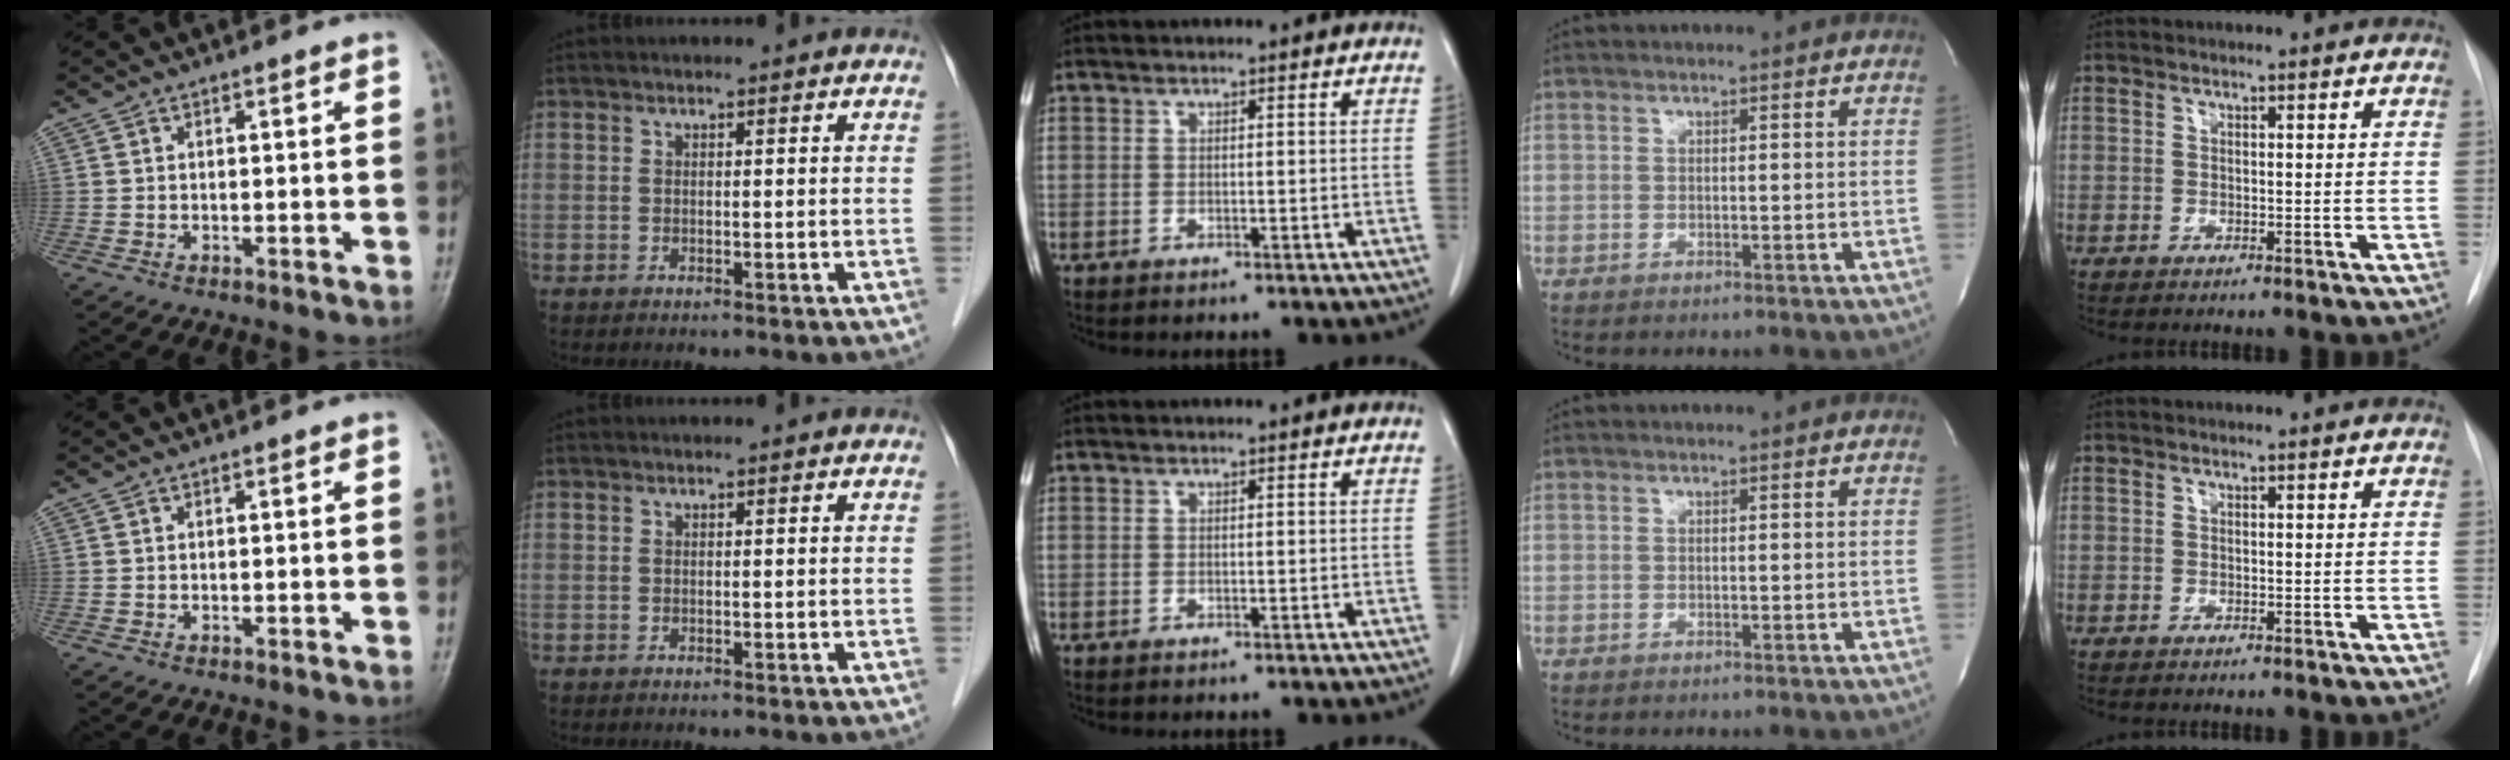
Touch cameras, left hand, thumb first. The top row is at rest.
{}